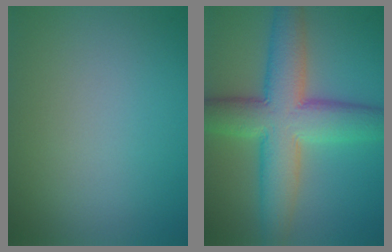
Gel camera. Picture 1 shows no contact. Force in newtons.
{"total": 9.8, "press": 9.8, "slide": 0.5}